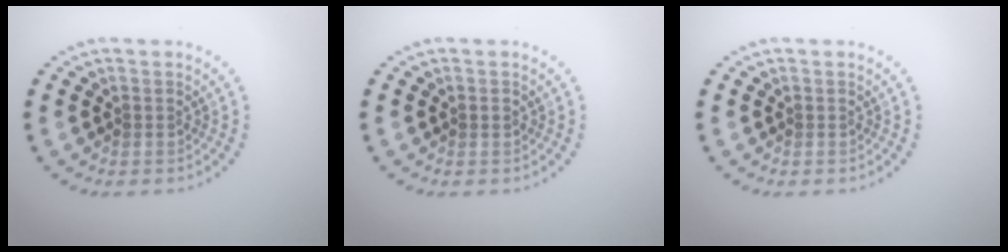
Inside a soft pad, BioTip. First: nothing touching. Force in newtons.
{"total": 0.8, "press": 0.8, "slide": 0.1}
{"total": 0.0}